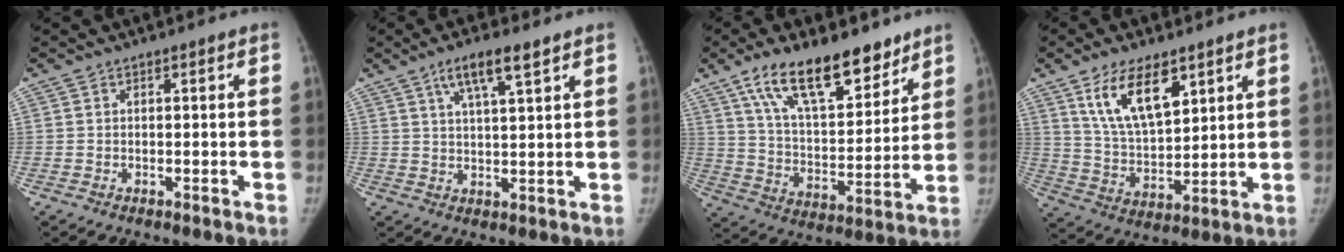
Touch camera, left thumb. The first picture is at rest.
{"total": 6.9, "force": [4.1, 1.3, 5.4], "torque": [-0.095, -0.012, 0.074]}
{"total": 19.2, "force": [12.8, 7.9, 11.9], "torque": [-0.156, -0.064, 0.227]}
{"total": 13.0, "force": [7.1, 5.9, 9.2], "torque": [-0.141, -0.036, 0.143]}